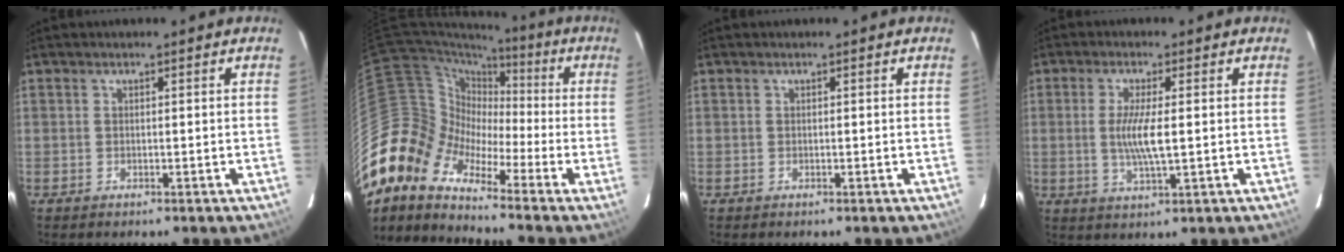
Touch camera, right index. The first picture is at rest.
{"total": 12.4, "force": [-7.4, 8.1, 5.7], "torque": [-0.105, 0.009, -0.171]}
{"total": 0.0}
{"total": 6.0, "force": [0.0, 0.8, 5.9], "torque": [-0.116, -0.007, 0.000]}